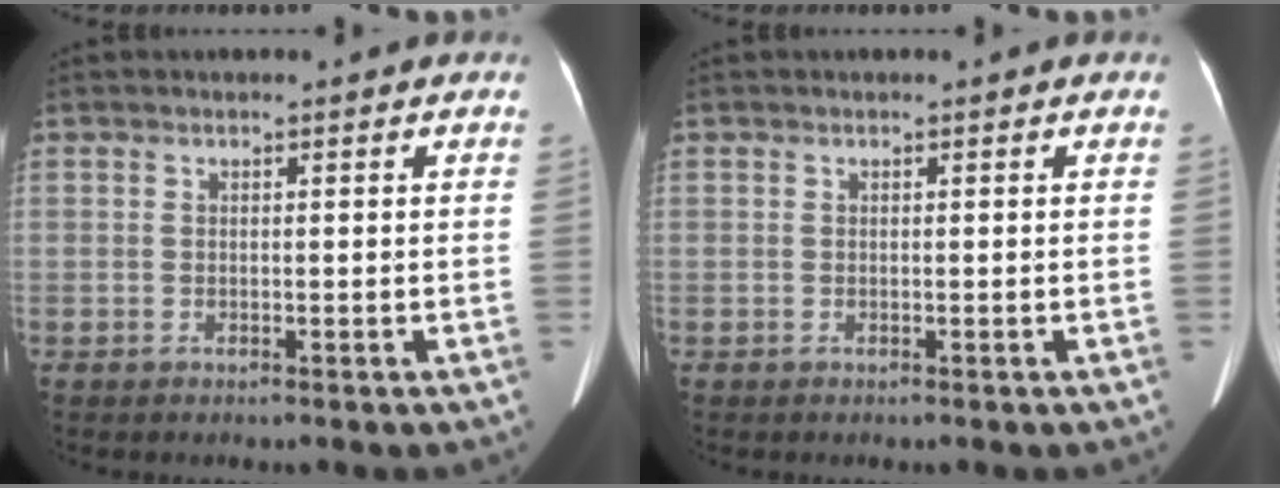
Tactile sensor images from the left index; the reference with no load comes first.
{"total": 0.0}